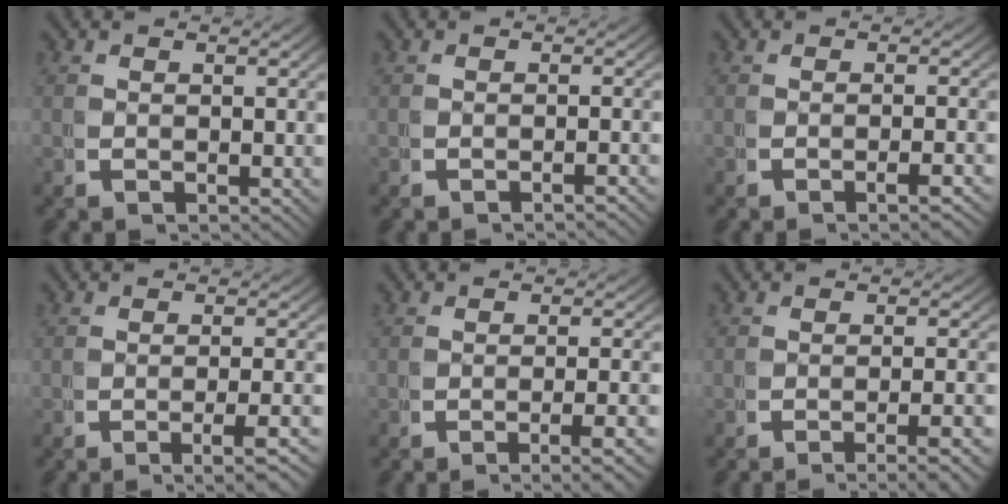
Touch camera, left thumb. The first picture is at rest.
{"total": 1.2, "force": [-1.0, -0.2, 0.6], "torque": [-0.011, 0.005, -0.018]}
{"total": 1.7, "force": [-0.8, -0.1, 1.4], "torque": [-0.026, 0.007, -0.017]}
{"total": 3.4, "force": [-1.8, 0.4, 2.9], "torque": [-0.045, 0.000, -0.030]}
{"total": 3.4, "force": [-2.0, 0.3, 2.7], "torque": [-0.040, 0.002, -0.034]}
{"total": 4.6, "force": [-3.4, 0.7, 3.0], "torque": [-0.042, -0.005, -0.051]}